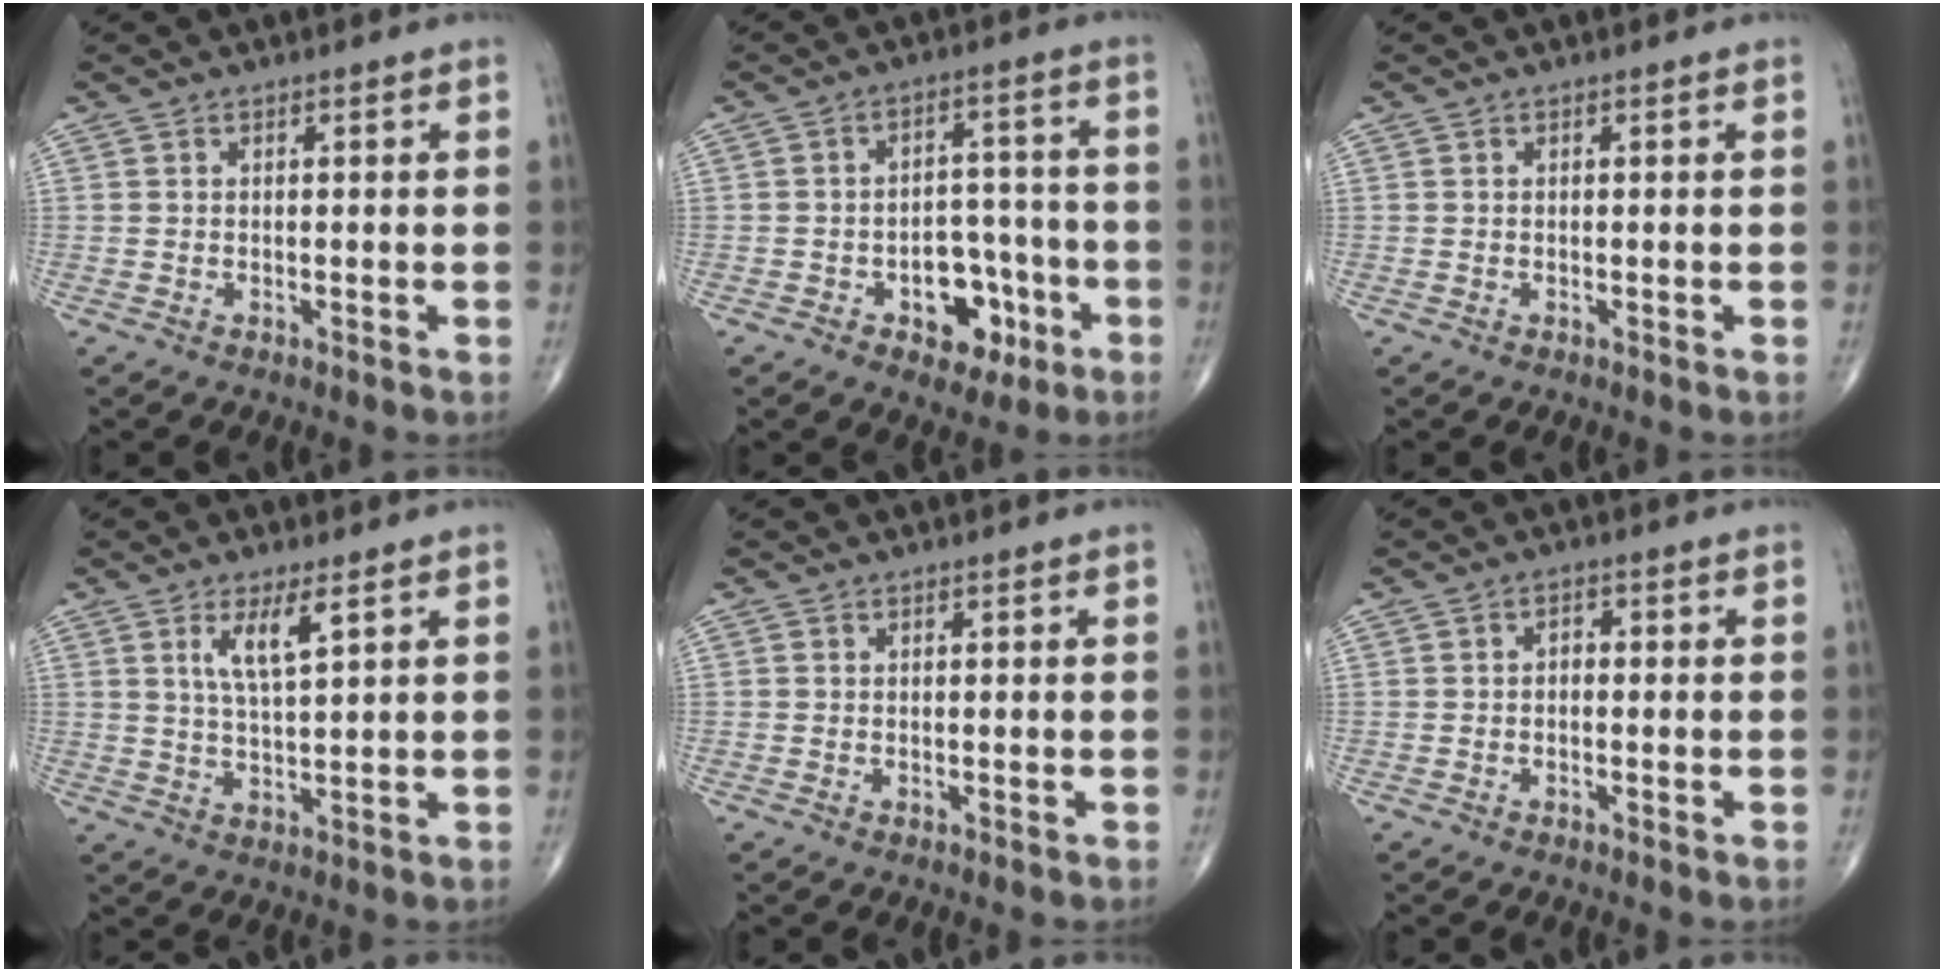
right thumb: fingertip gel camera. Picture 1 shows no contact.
{"total": 9.5, "force": [-4.1, 6.3, 5.9], "torque": [-0.040, 0.043, -0.055]}
{"total": 0.0}
{"total": 5.9, "force": [2.8, 1.3, 5.0], "torque": [-0.098, -0.019, 0.057]}
{"total": 0.0}
{"total": 1.5, "force": [-0.1, 1.0, 1.1], "torque": [-0.011, 0.008, -0.006]}